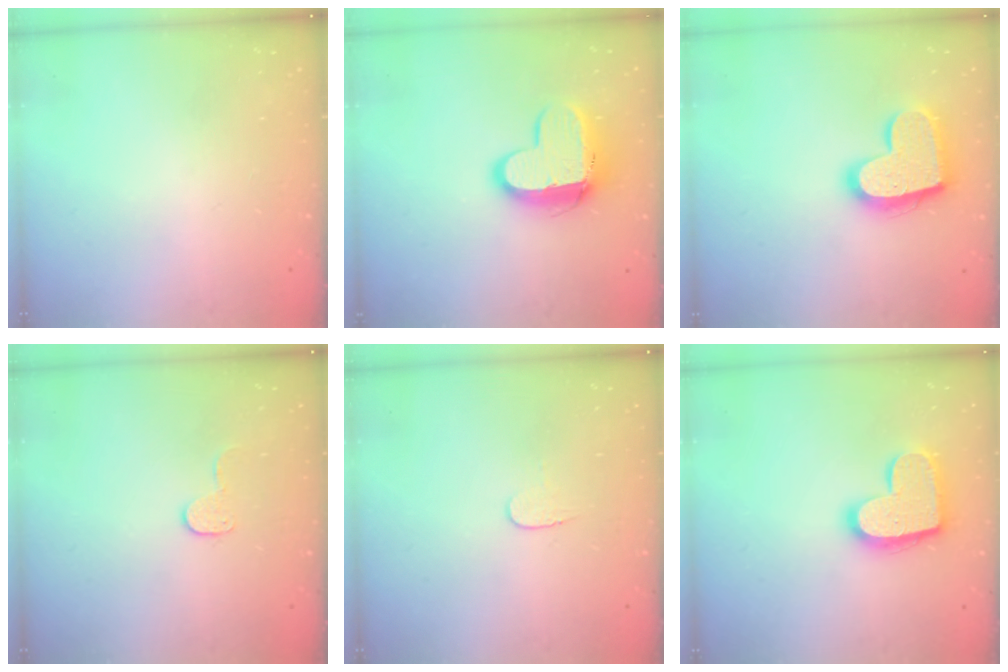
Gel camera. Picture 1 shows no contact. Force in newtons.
{"total": 12.0, "press": 11.9, "slide": 1.1}
{"total": 17.6, "press": 17.5, "slide": 1.3}
{"total": 6.4, "press": 6.4, "slide": 0.4}
{"total": 4.0, "press": 4.0, "slide": 0.4}
{"total": 15.3, "press": 15.3, "slide": 1.1}